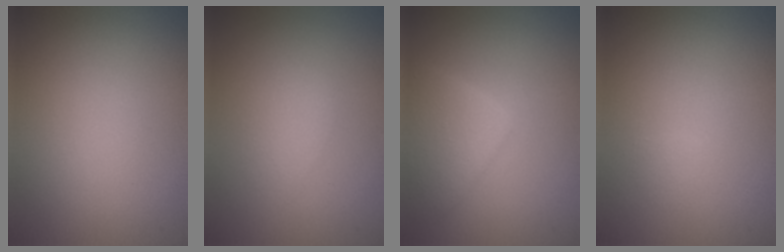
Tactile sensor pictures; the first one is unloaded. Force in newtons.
{"total": 1.4, "press": 1.4, "slide": 0.0}
{"total": 3.3, "press": 3.3, "slide": 0.1}
{"total": 0.5, "press": 0.5, "slide": 0.1}